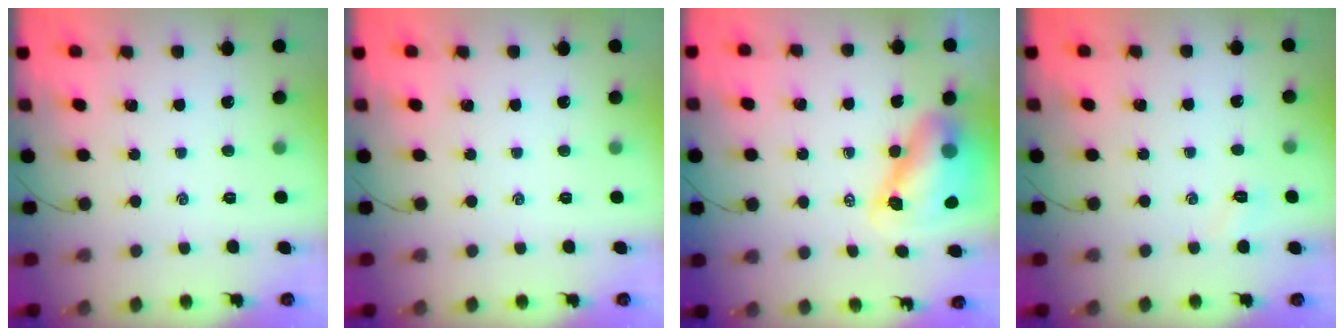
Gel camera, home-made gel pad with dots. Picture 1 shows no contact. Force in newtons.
{"total": 0.0}
{"total": 9.9, "press": 9.5, "slide": 2.7}
{"total": 2.9, "press": 2.8, "slide": 0.8}